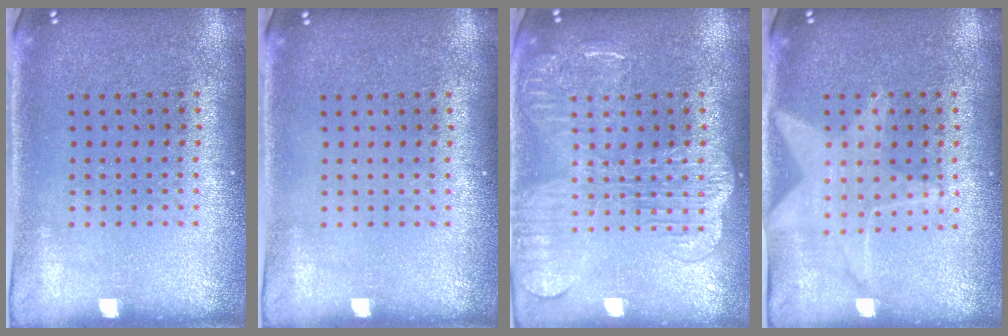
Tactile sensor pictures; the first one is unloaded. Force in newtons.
{"total": 0.0}
{"total": 3.7, "press": 3.6, "slide": 0.5}
{"total": 1.5, "press": 1.5, "slide": 0.4}